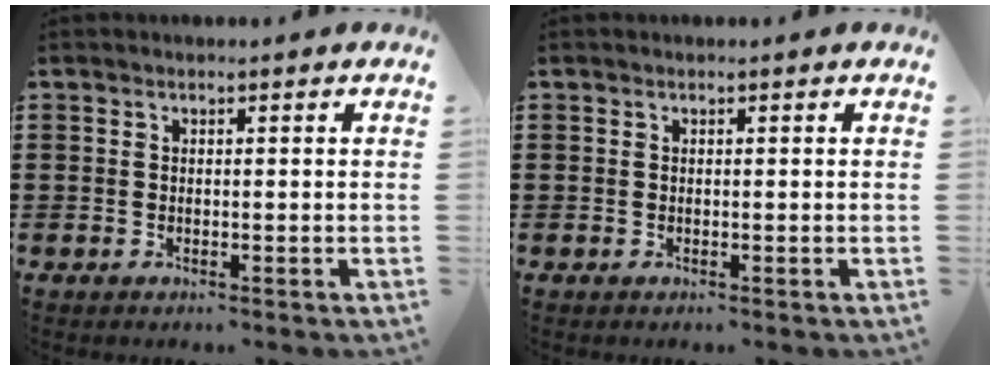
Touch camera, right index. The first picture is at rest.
{"total": 0.0}